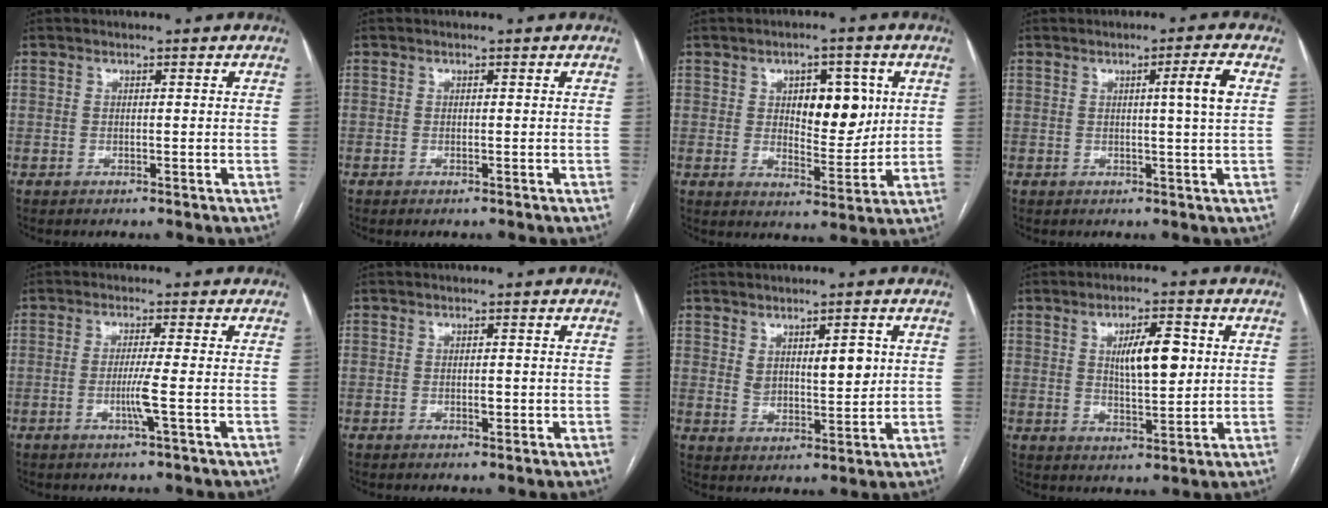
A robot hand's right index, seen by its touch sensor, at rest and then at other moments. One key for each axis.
{"total": 0.0}
{"total": 8.5, "fx": 2.3, "fy": 4.1, "fz": 7.1, "tx": -0.094, "ty": 0.006, "tz": 0.039}
{"total": 3.9, "fx": 0.8, "fy": -1.0, "fz": 3.7, "tx": -0.057, "ty": -0.002, "tz": 0.012}
{"total": 2.0, "fx": -0.5, "fy": -0.3, "fz": 1.9, "tx": -0.038, "ty": -0.003, "tz": -0.009}
{"total": 1.4, "fx": -0.3, "fy": 0.6, "fz": 1.2, "tx": -0.020, "ty": 0.001, "tz": -0.002}
{"total": 5.9, "fx": 2.2, "fy": 2.5, "fz": 4.9, "tx": -0.079, "ty": -0.002, "tz": 0.044}
{"total": 7.7, "fx": 1.8, "fy": 2.3, "fz": 7.2, "tx": -0.118, "ty": 0.005, "tz": 0.035}